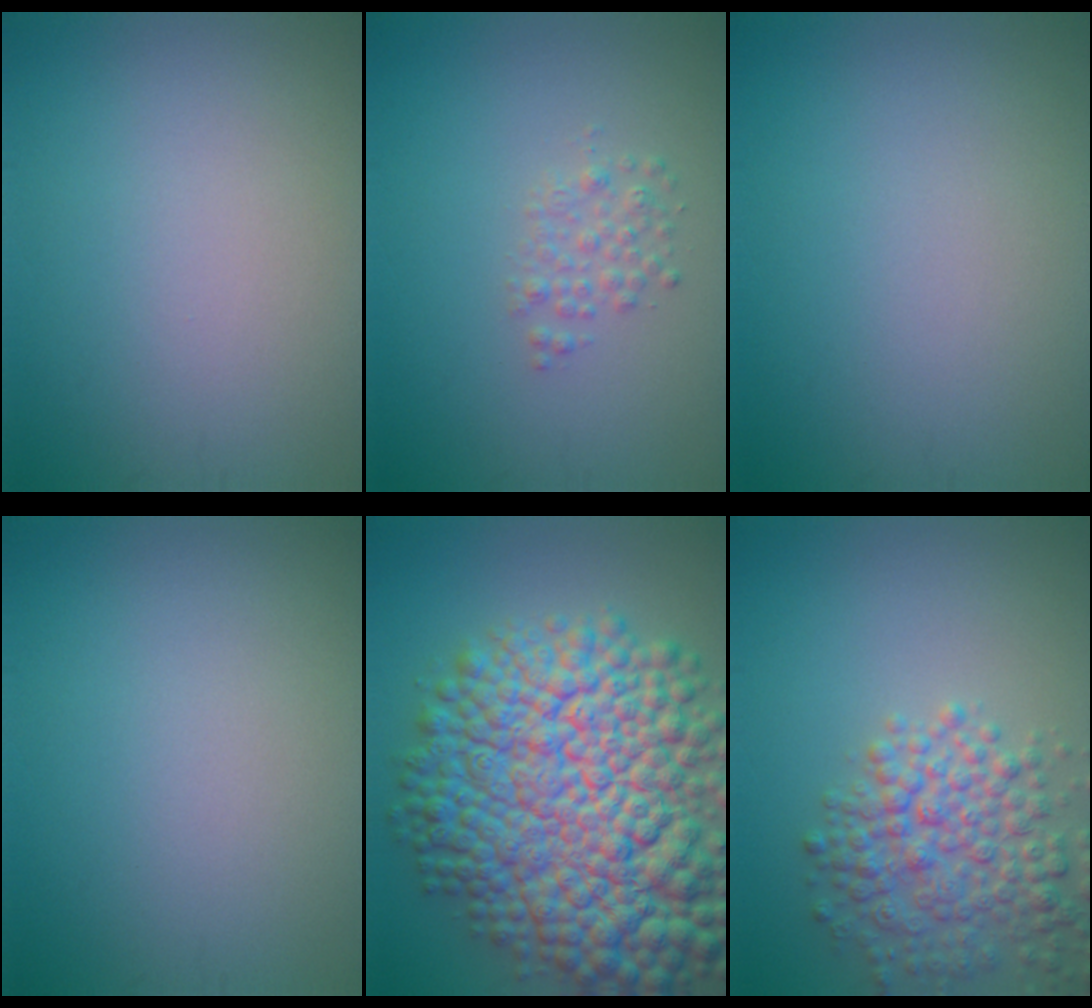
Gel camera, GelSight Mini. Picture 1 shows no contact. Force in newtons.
{"total": 1.5, "press": 1.5, "slide": 0.0}
{"total": 0.0}
{"total": 0.0}
{"total": 16.7, "press": 16.7, "slide": 0.5}
{"total": 5.6, "press": 5.6, "slide": 0.3}